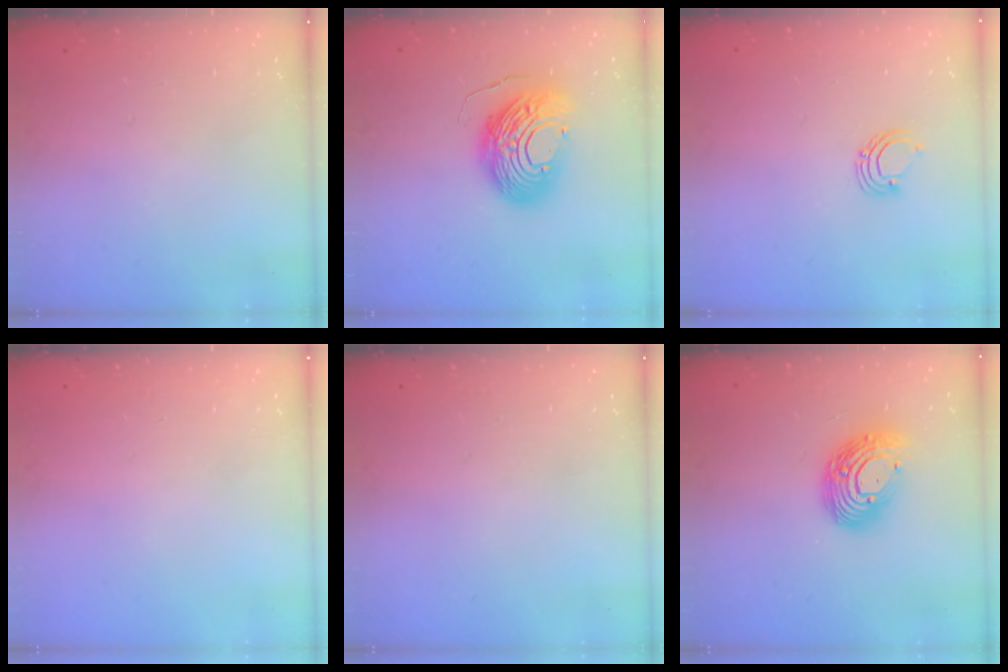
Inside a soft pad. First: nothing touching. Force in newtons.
{"total": 16.1, "press": 16.0, "slide": 1.6}
{"total": 3.5, "press": 3.5, "slide": 0.2}
{"total": 0.0}
{"total": 0.0}
{"total": 15.3, "press": 15.3, "slide": 1.2}